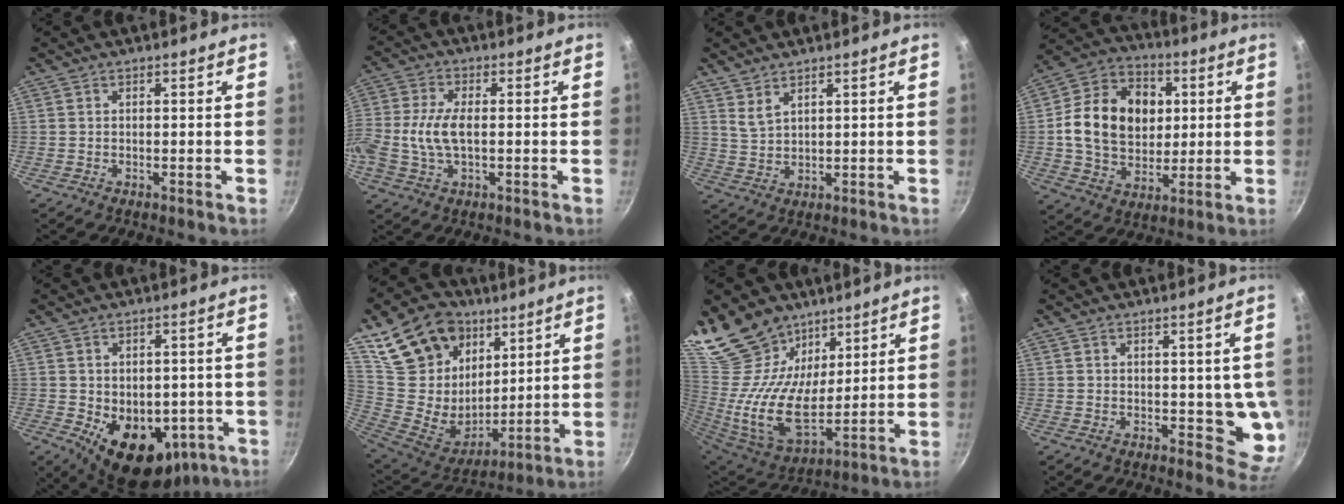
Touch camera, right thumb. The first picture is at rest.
{"total": 8.3, "force": [-0.6, 4.5, 7.0], "torque": [-0.152, 0.013, -0.020]}
{"total": 3.4, "force": [2.6, 1.3, 1.8], "torque": [-0.035, -0.018, 0.055]}
{"total": 18.3, "force": [2.4, 14.1, 11.4], "torque": [-0.171, 0.013, 0.036]}
{"total": 15.0, "force": [-4.2, 10.3, 10.1], "torque": [-0.112, -0.005, -0.035]}
{"total": 23.8, "force": [12.8, 16.3, 11.6], "torque": [-0.185, -0.071, 0.246]}
{"total": 23.0, "force": [15.0, 13.2, 11.4], "torque": [-0.222, -0.079, 0.294]}
{"total": 6.9, "force": [0.5, 3.8, 5.8], "torque": [-0.042, -0.012, 0.012]}